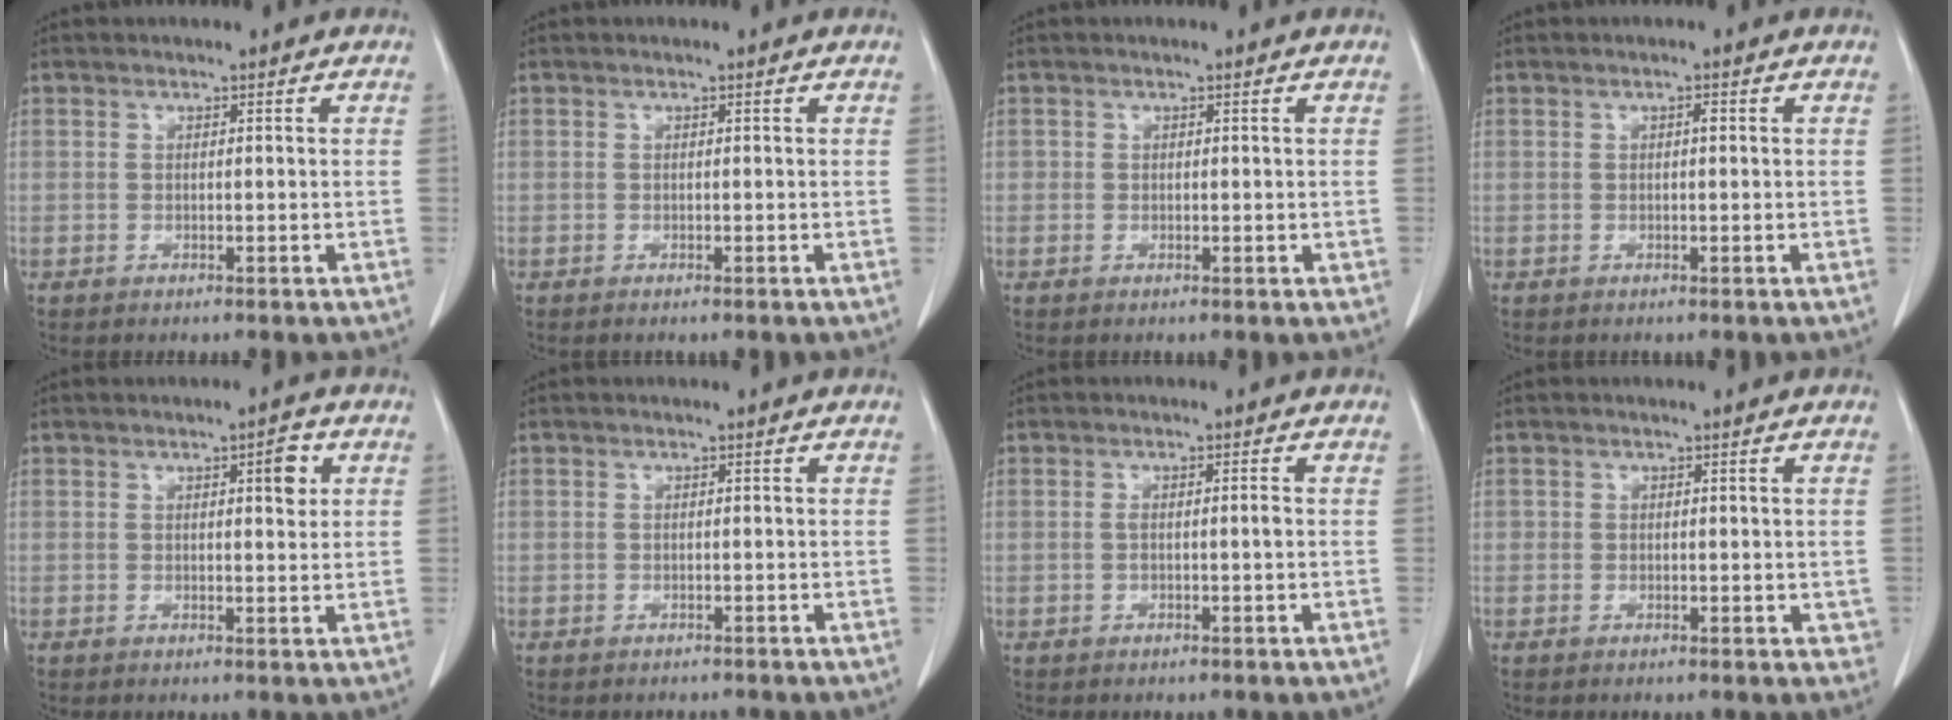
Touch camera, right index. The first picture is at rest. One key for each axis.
{"total": 0.0}
{"total": 0.8, "fx": 0.1, "fy": 0.7, "fz": 0.4, "tx": 0.002, "ty": 0.003, "tz": 0.002}
{"total": 0.7, "fx": 0.1, "fy": 0.2, "fz": 0.7, "tx": -0.011, "ty": 0.001, "tz": 0.001}
{"total": 3.2, "fx": 1.2, "fy": 0.8, "fz": 2.8, "tx": -0.039, "ty": 0.000, "tz": 0.016}
{"total": 1.3, "fx": -1.0, "fy": 0.7, "fz": -0.1, "tx": -0.006, "ty": 0.001, "tz": -0.016}
{"total": 1.4, "fx": -0.1, "fy": 0.1, "fz": 1.4, "tx": -0.023, "ty": 0.002, "tz": 0.000}
{"total": 1.6, "fx": 0.1, "fy": 1.4, "fz": 0.8, "tx": 0.006, "ty": 0.005, "tz": 0.001}